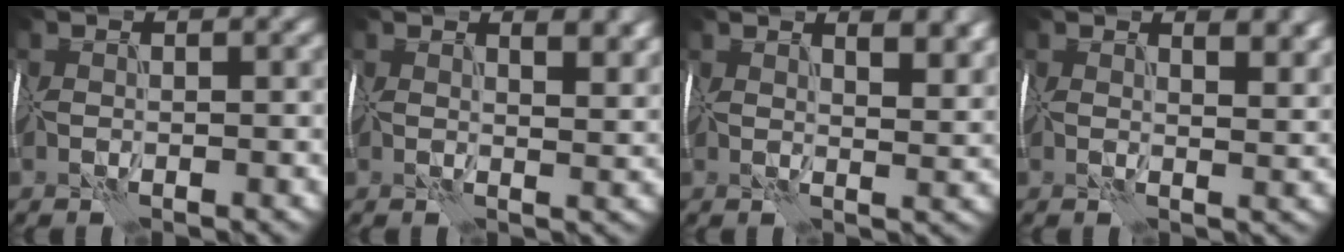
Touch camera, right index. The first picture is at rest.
{"total": 5.7, "force": [3.1, 2.4, 4.1], "torque": [-0.030, 0.011, 0.038]}
{"total": 7.0, "force": [3.9, 2.9, 5.0], "torque": [-0.041, 0.021, 0.044]}
{"total": 5.1, "force": [3.0, 2.2, 3.6], "torque": [-0.029, 0.005, 0.041]}